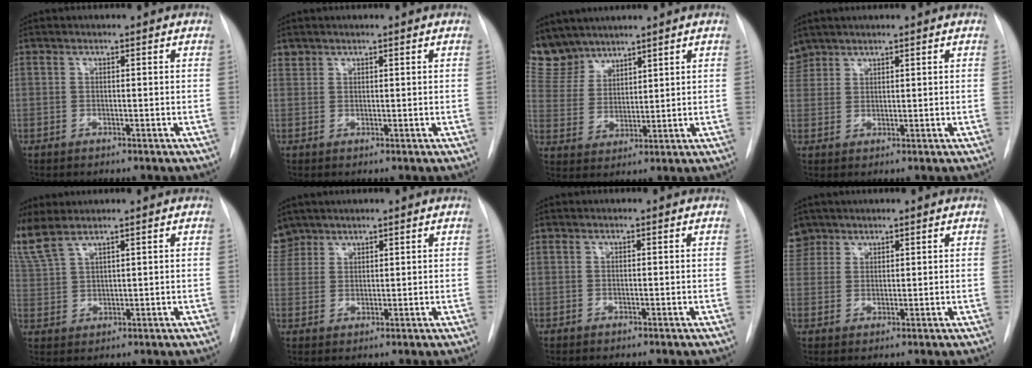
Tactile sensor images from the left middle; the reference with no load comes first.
{"total": 1.0, "force": [0.9, 0.5, -0.2], "torque": [0.007, 0.004, 0.014]}
{"total": 7.7, "force": [7.1, 2.8, 0.5], "torque": [-0.016, 0.008, 0.157]}
{"total": 3.6, "force": [3.2, 1.7, 0.0], "torque": [0.000, 0.013, 0.066]}
{"total": 8.3, "force": [6.8, 2.0, 4.2], "torque": [-0.121, 0.006, 0.150]}
{"total": 4.7, "force": [3.9, 2.6, -0.1], "torque": [0.009, 0.010, 0.080]}
{"total": 0.0}
{"total": 4.5, "force": [3.5, 2.8, -0.2], "torque": [0.012, 0.010, 0.068]}